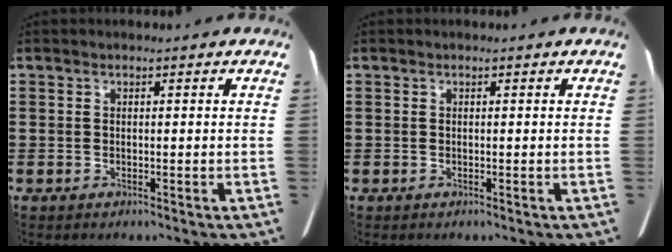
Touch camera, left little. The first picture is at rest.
{"total": 0.0}